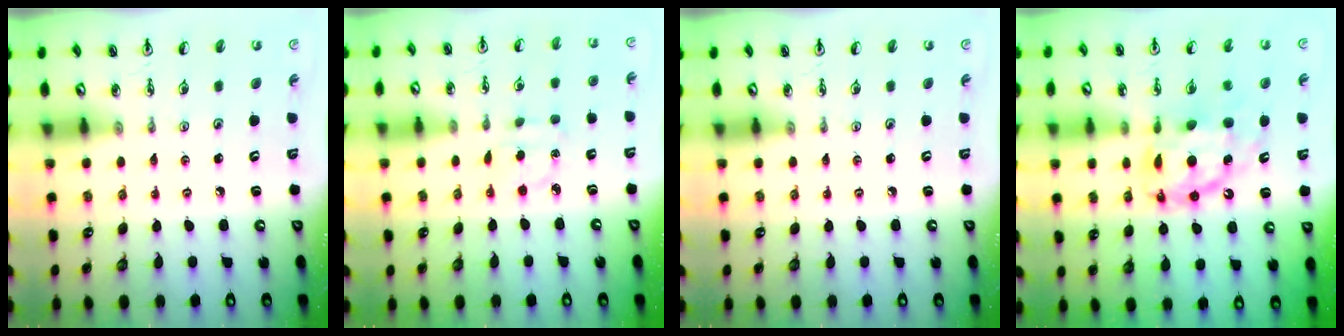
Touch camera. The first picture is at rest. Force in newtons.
{"total": 3.9, "press": 3.9, "slide": 0.4}
{"total": 0.0}
{"total": 12.9, "press": 12.8, "slide": 1.0}